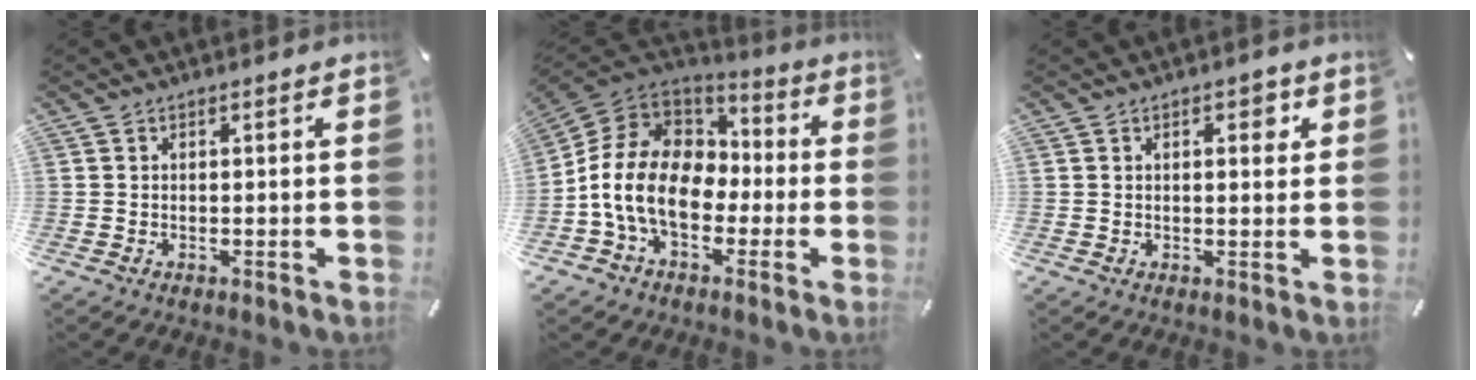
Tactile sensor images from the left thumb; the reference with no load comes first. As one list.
[{"total": 15.5, "force": [-3.9, 11.4, 9.8], "torque": [-0.218, 0.026, -0.071]}, {"total": 3.1, "force": [1.1, 1.6, 2.5], "torque": [-0.028, -0.002, 0.011]}]